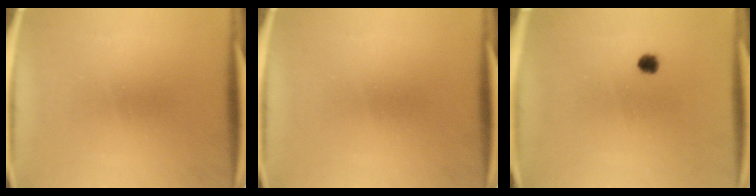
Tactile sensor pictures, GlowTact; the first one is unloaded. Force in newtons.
{"total": 0.0}
{"total": 1.7}